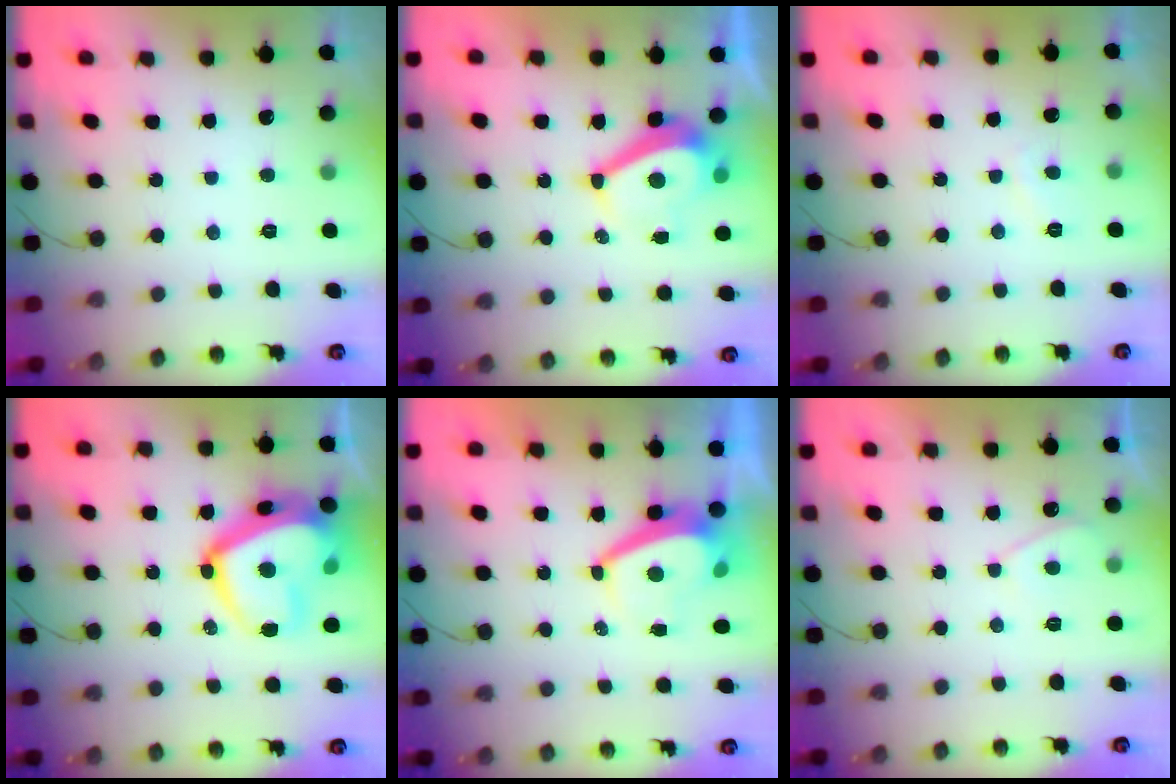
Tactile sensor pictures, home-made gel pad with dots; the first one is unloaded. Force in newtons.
{"total": 7.5, "press": 7.4, "slide": 0.9}
{"total": 1.6, "press": 1.5, "slide": 0.6}
{"total": 20.2, "press": 20.1, "slide": 1.7}
{"total": 4.3, "press": 4.3, "slide": 0.7}
{"total": 2.3, "press": 2.2, "slide": 0.5}